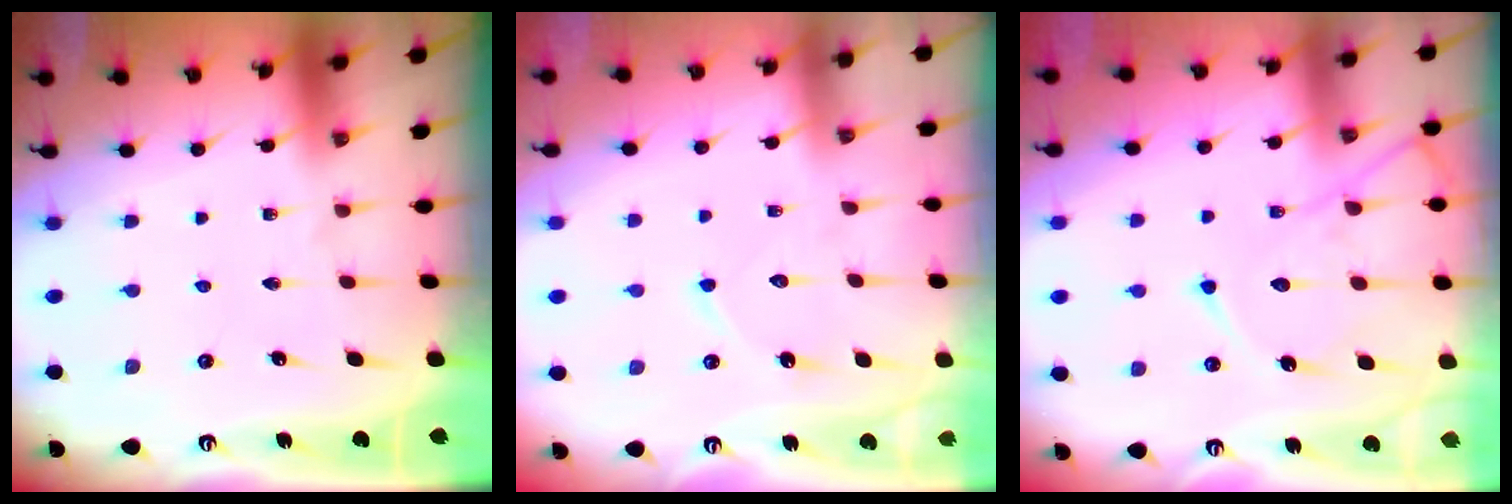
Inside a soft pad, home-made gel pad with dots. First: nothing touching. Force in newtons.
{"total": 6.0, "press": 6.0, "slide": 0.5}
{"total": 12.7, "press": 12.7, "slide": 1.2}